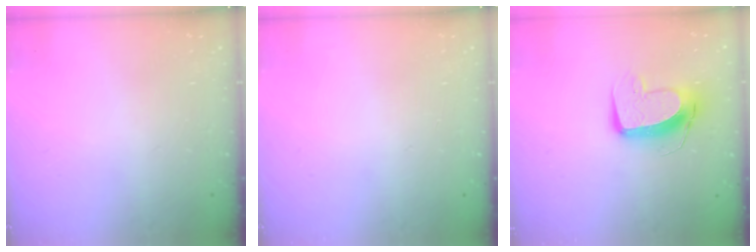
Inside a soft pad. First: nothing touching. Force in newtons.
{"total": 0.0}
{"total": 11.8, "press": 11.7, "slide": 1.1}